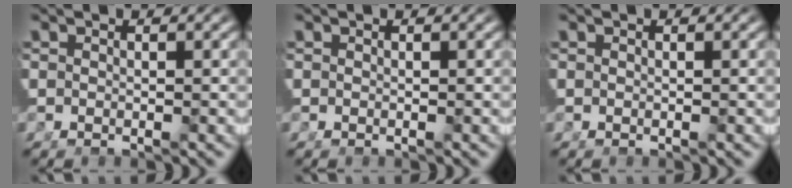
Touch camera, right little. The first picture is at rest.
{"total": 0.0}
{"total": 0.0}